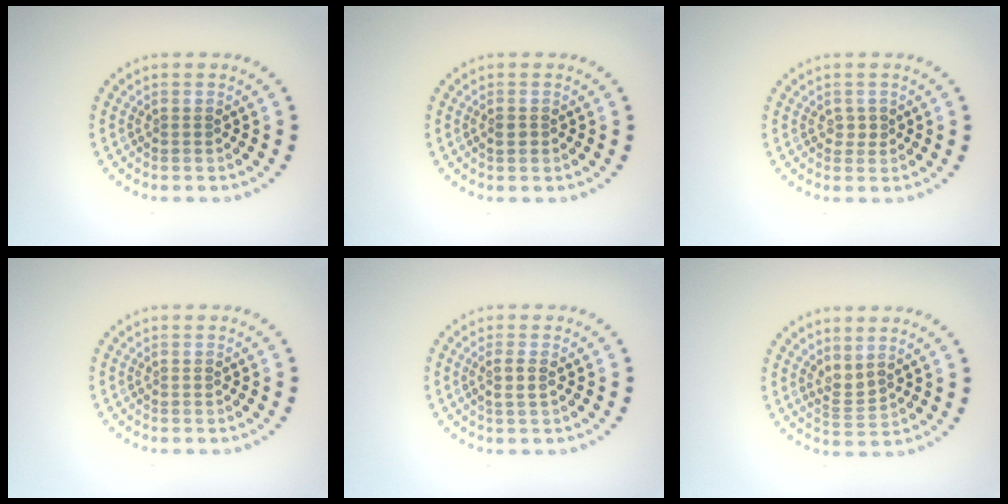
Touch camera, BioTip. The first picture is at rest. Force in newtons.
{"total": 0.9, "press": 0.8, "slide": 0.3}
{"total": 1.0, "press": 0.9, "slide": 0.3}
{"total": 0.0}
{"total": 1.3, "press": 1.2, "slide": 0.6}
{"total": 1.7, "press": 1.3, "slide": 1.1}